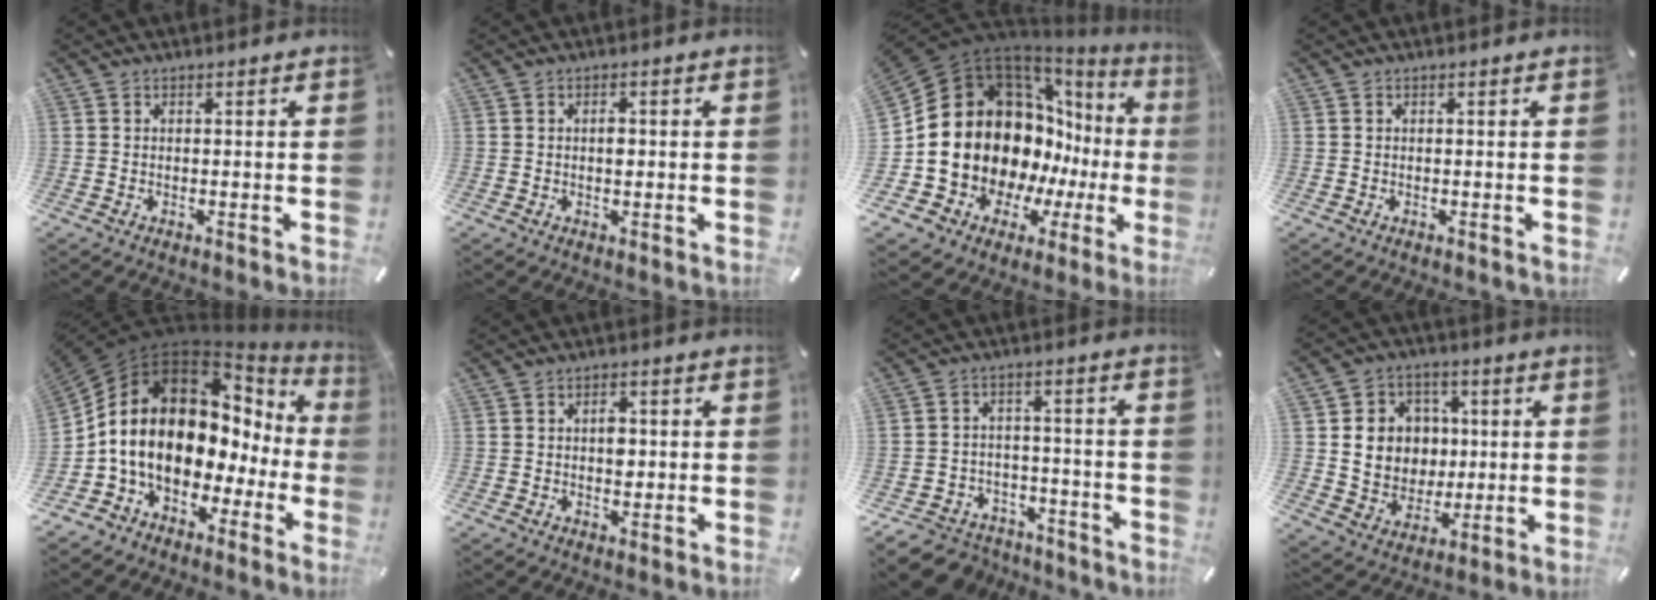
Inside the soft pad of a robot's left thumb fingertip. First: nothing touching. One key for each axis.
{"total": 2.0, "fx": 0.0, "fy": 1.2, "fz": 1.5, "tx": -0.022, "ty": 0.000, "tz": -0.004}
{"total": 21.7, "fx": -0.1, "fy": 17.8, "fz": 12.4, "tx": -0.207, "ty": -0.073, "tz": 0.049}
{"total": 0.0}
{"total": 15.4, "fx": 0.7, "fy": 12.1, "fz": 9.5, "tx": -0.189, "ty": -0.035, "tz": 0.010}
{"total": 3.5, "fx": 0.2, "fy": 2.4, "fz": 2.5, "tx": -0.018, "ty": -0.007, "tz": -0.006}
{"total": 6.7, "fx": -4.4, "fy": 4.8, "fz": 1.7, "tx": -0.033, "ty": 0.026, "tz": -0.081}
{"total": 11.6, "fx": 0.9, "fy": 11.0, "fz": 3.8, "tx": -0.063, "ty": 0.008, "tz": 0.031}